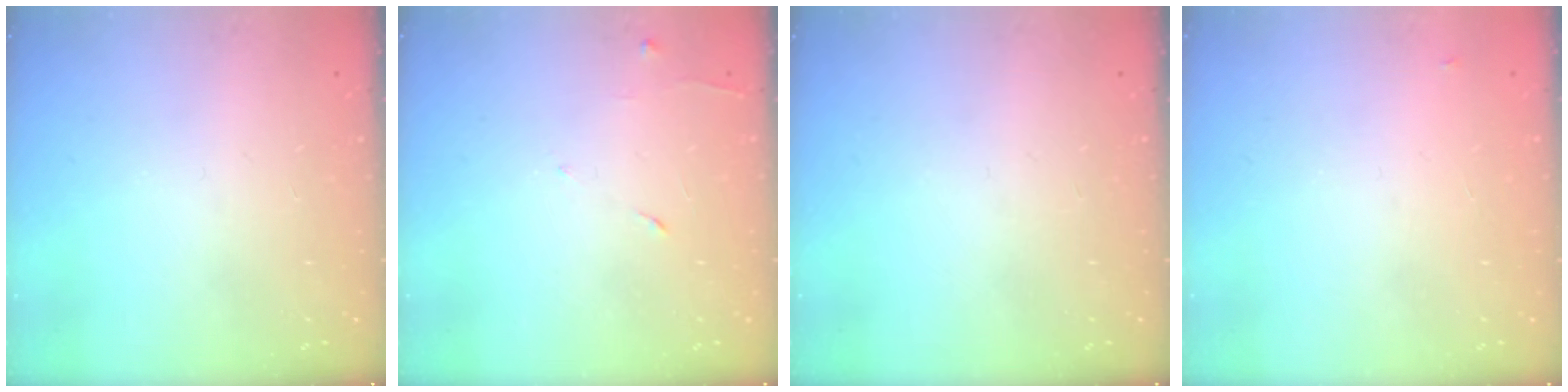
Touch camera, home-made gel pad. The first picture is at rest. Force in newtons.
{"total": 5.1, "press": 5.1, "slide": 0.8}
{"total": 0.0}
{"total": 2.8, "press": 2.8, "slide": 0.4}